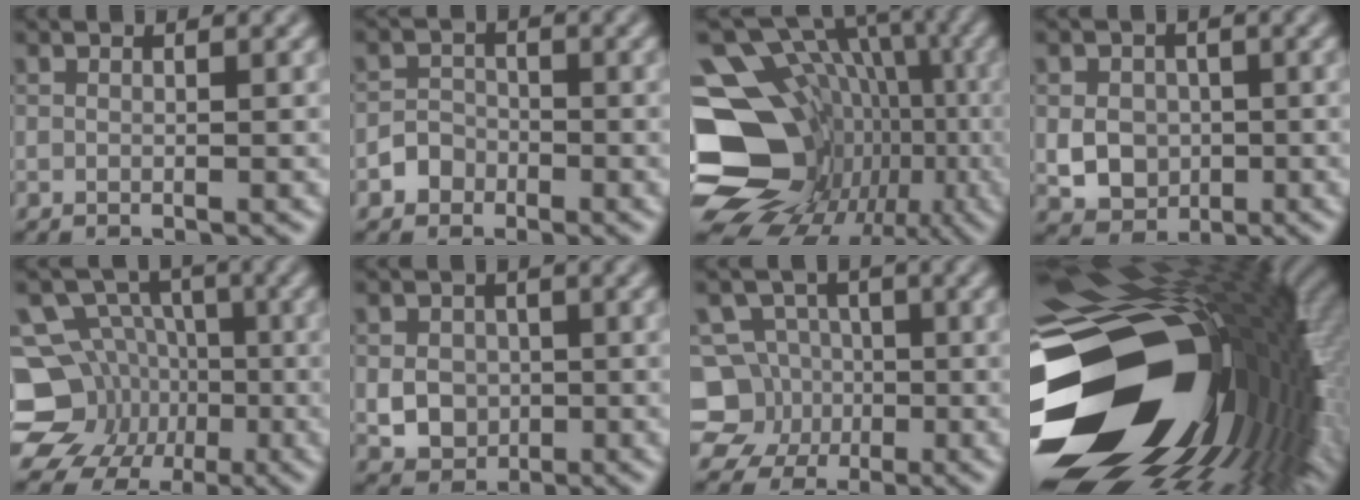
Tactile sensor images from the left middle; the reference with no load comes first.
{"total": 1.9, "force": [-1.1, 1.6, 0.3], "torque": [0.008, 0.008, -0.025]}
{"total": 20.5, "force": [-4.8, 16.9, 10.5], "torque": [-0.153, 0.014, -0.076]}
{"total": 3.9, "force": [-0.4, 3.3, 2.0], "torque": [-0.038, -0.001, -0.008]}
{"total": 12.3, "force": [-4.1, 10.9, 4.1], "torque": [-0.082, -0.004, -0.095]}
{"total": 3.3, "force": [-0.3, 2.9, 1.7], "torque": [-0.032, -0.002, -0.007]}
{"total": 7.9, "force": [-2.0, 7.4, 2.0], "torque": [-0.031, 0.014, -0.066]}
{"total": 21.7, "force": [-4.5, 13.8, 16.1], "torque": [-0.284, -0.024, -0.055]}